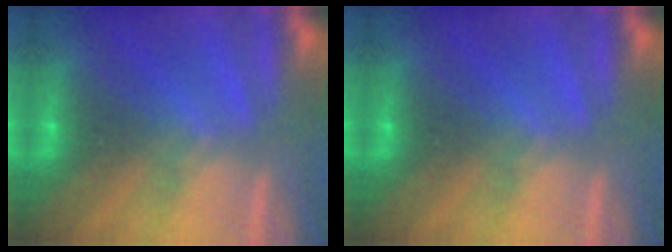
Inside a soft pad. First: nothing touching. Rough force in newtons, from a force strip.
{"total": 0.0}